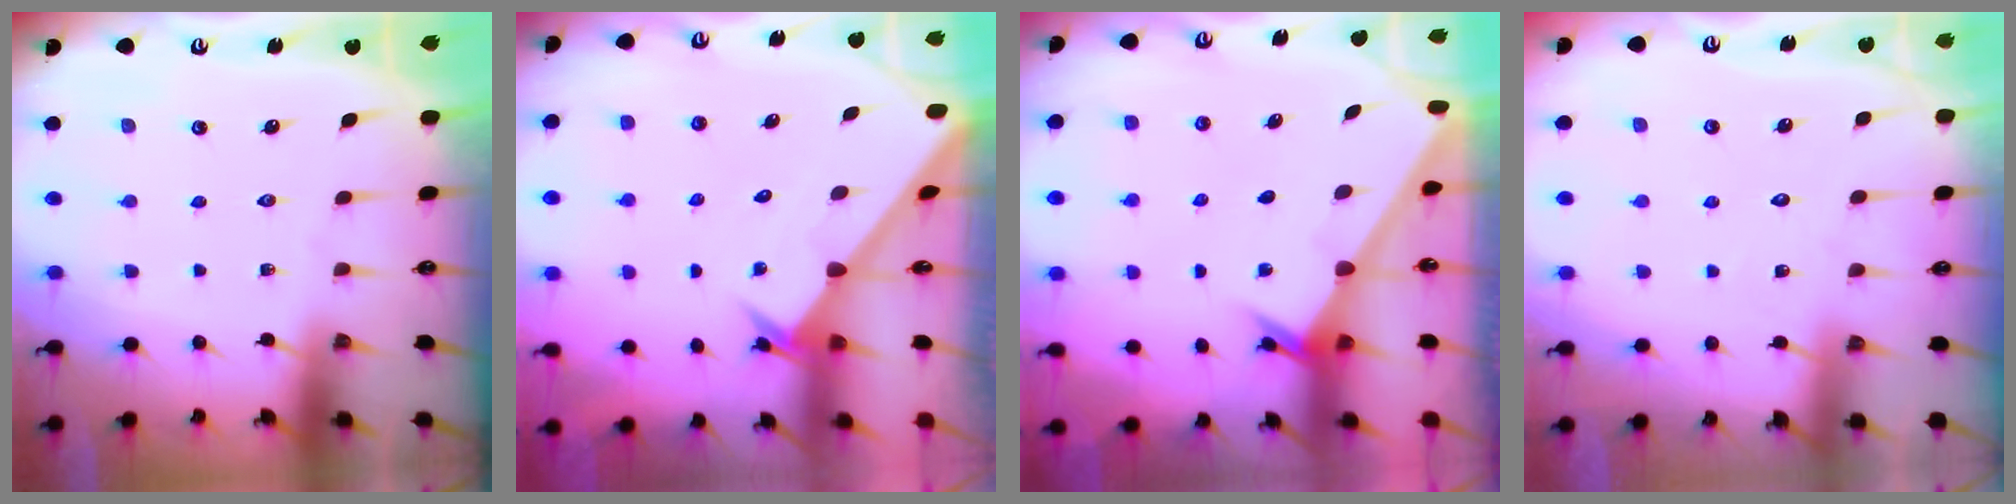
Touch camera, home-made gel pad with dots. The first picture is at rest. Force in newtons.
{"total": 2.5, "press": 2.5, "slide": 0.2}
{"total": 2.3, "press": 2.3, "slide": 0.2}
{"total": 4.3, "press": 4.3, "slide": 0.4}